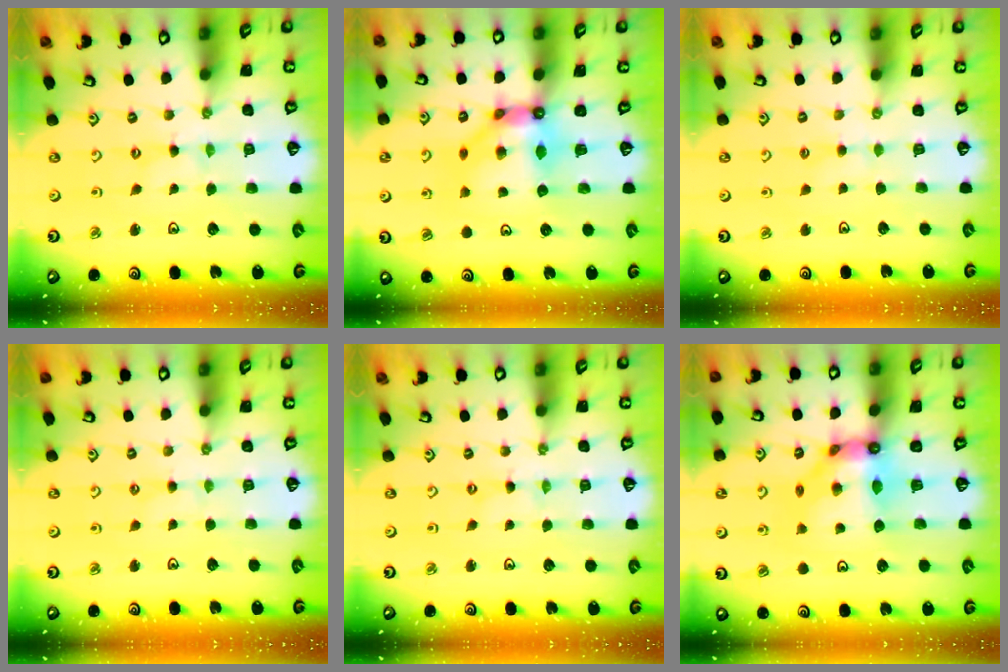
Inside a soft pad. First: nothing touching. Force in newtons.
{"total": 9.4, "press": 9.3, "slide": 0.8}
{"total": 2.8, "press": 2.7, "slide": 0.5}
{"total": 1.5, "press": 1.4, "slide": 0.4}
{"total": 0.0}
{"total": 9.2, "press": 9.2, "slide": 1.0}